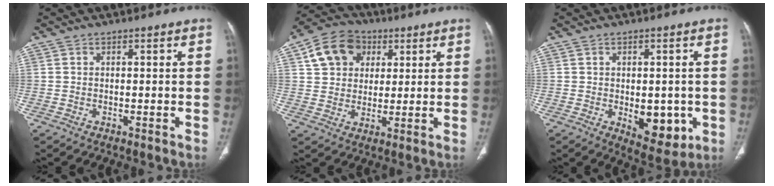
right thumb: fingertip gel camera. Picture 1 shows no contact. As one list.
[{"total": 11.5, "force": [4.1, 9.3, 5.5], "torque": [-0.078, 0.000, 0.067]}, {"total": 11.0, "force": [-2.5, 6.3, 8.7], "torque": [-0.078, -0.009, -0.019]}]